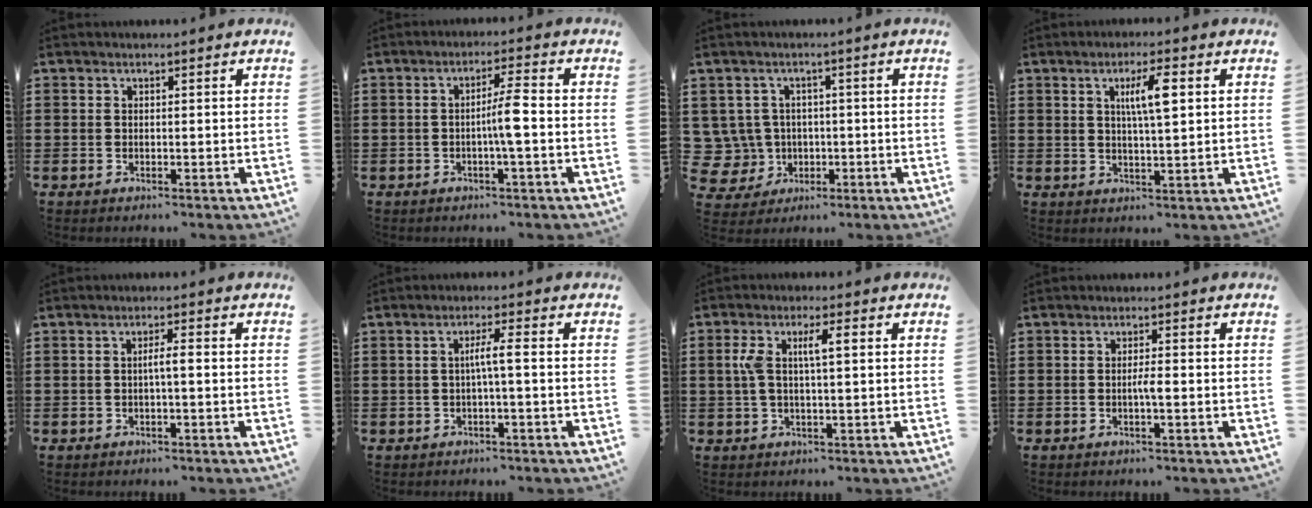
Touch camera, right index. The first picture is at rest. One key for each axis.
{"total": 4.7, "fx": -0.8, "fy": -0.1, "fz": 4.7, "tx": -0.084, "ty": -0.001, "tz": -0.020}
{"total": 5.4, "fx": -0.2, "fy": 5.2, "fz": 1.3, "tx": -0.070, "ty": 0.004, "tz": -0.006}
{"total": 5.6, "fx": 1.6, "fy": 1.1, "fz": 5.2, "tx": -0.099, "ty": 0.005, "tz": 0.021}
{"total": 2.1, "fx": -0.4, "fy": 0.2, "fz": 2.0, "tx": -0.039, "ty": 0.001, "tz": -0.009}
{"total": 3.0, "fx": -0.4, "fy": 0.0, "fz": 3.0, "tx": -0.056, "ty": -0.001, "tz": -0.011}
{"total": 5.2, "fx": 0.9, "fy": 1.5, "fz": 4.9, "tx": -0.112, "ty": 0.003, "tz": 0.007}
{"total": 1.9, "fx": -0.6, "fy": 0.1, "fz": 1.8, "tx": -0.032, "ty": -0.001, "tz": -0.011}